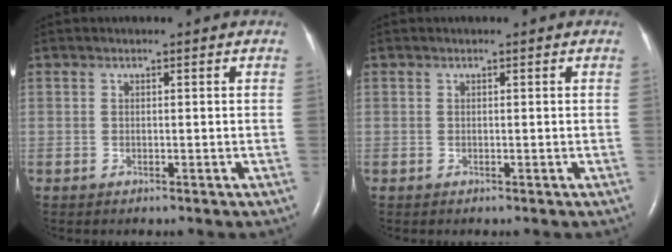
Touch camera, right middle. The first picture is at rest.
{"total": 0.0}